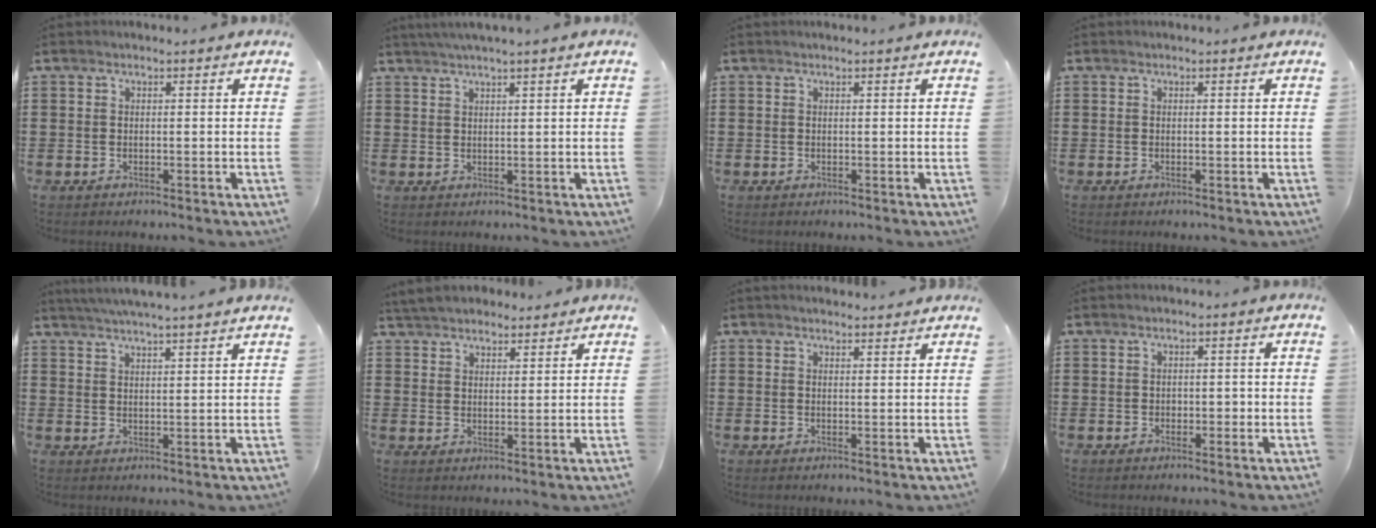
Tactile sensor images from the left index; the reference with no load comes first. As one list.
[{"total": 1.9, "force": [1.5, -0.5, 1.1], "torque": [-0.022, -0.002, 0.028]}, {"total": 0.0}, {"total": 0.0}, {"total": 3.7, "force": [3.5, -1.0, 0.9], "torque": [-0.028, -0.013, 0.062]}, {"total": 4.5, "force": [4.2, 1.2, 0.8], "torque": [-0.030, -0.005, 0.081]}, {"total": 1.4, "force": [1.4, 0.1, 0.3], "torque": [-0.008, 0.001, 0.027]}, {"total": 0.9, "force": [-0.1, 0.7, 0.6], "torque": [-0.014, 0.003, -0.003]}]